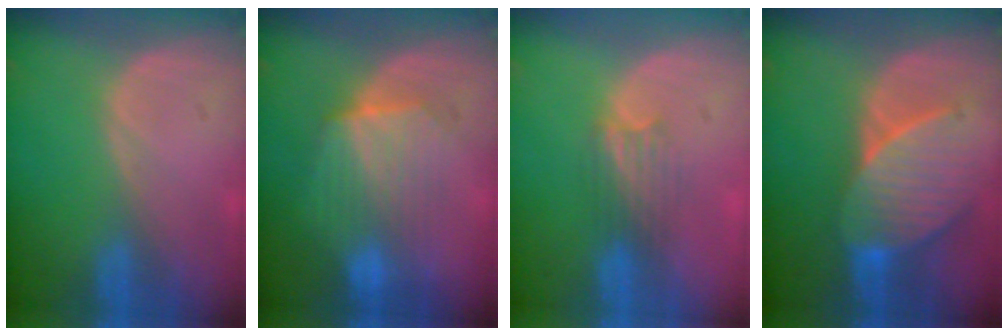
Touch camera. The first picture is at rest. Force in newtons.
{"total": 7.1, "press": 7.0, "slide": 0.9}
{"total": 3.2, "press": 3.0, "slide": 1.2}
{"total": 8.1, "press": 8.0, "slide": 0.9}